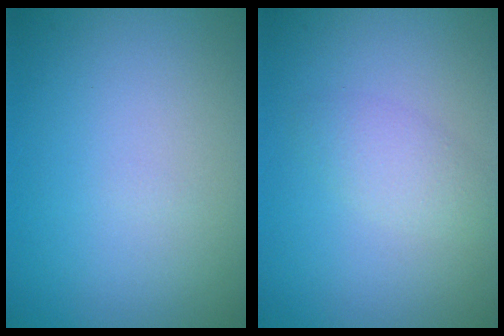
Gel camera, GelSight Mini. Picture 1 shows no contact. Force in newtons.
{"total": 1.7, "press": 1.7, "slide": 0.1}